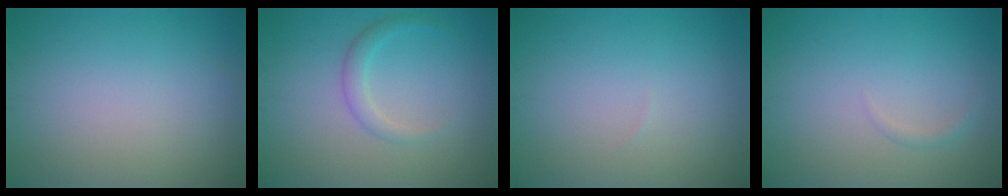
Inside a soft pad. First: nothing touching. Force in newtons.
{"total": 1.8, "press": 1.8, "slide": 0.1}
{"total": 0.0}
{"total": 0.7, "press": 0.7, "slide": 0.1}